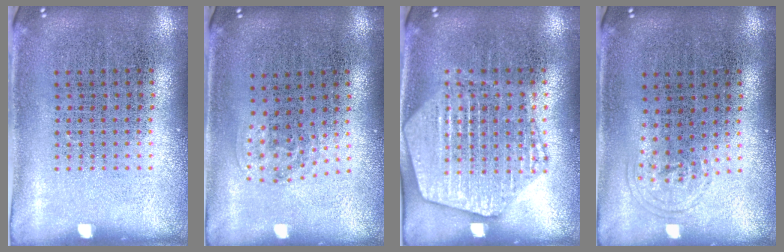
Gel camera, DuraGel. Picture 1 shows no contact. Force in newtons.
{"total": 0.9, "press": 0.6, "slide": 0.7}
{"total": 2.0, "press": 2.0, "slide": 0.2}
{"total": 0.8, "press": 0.6, "slide": 0.5}